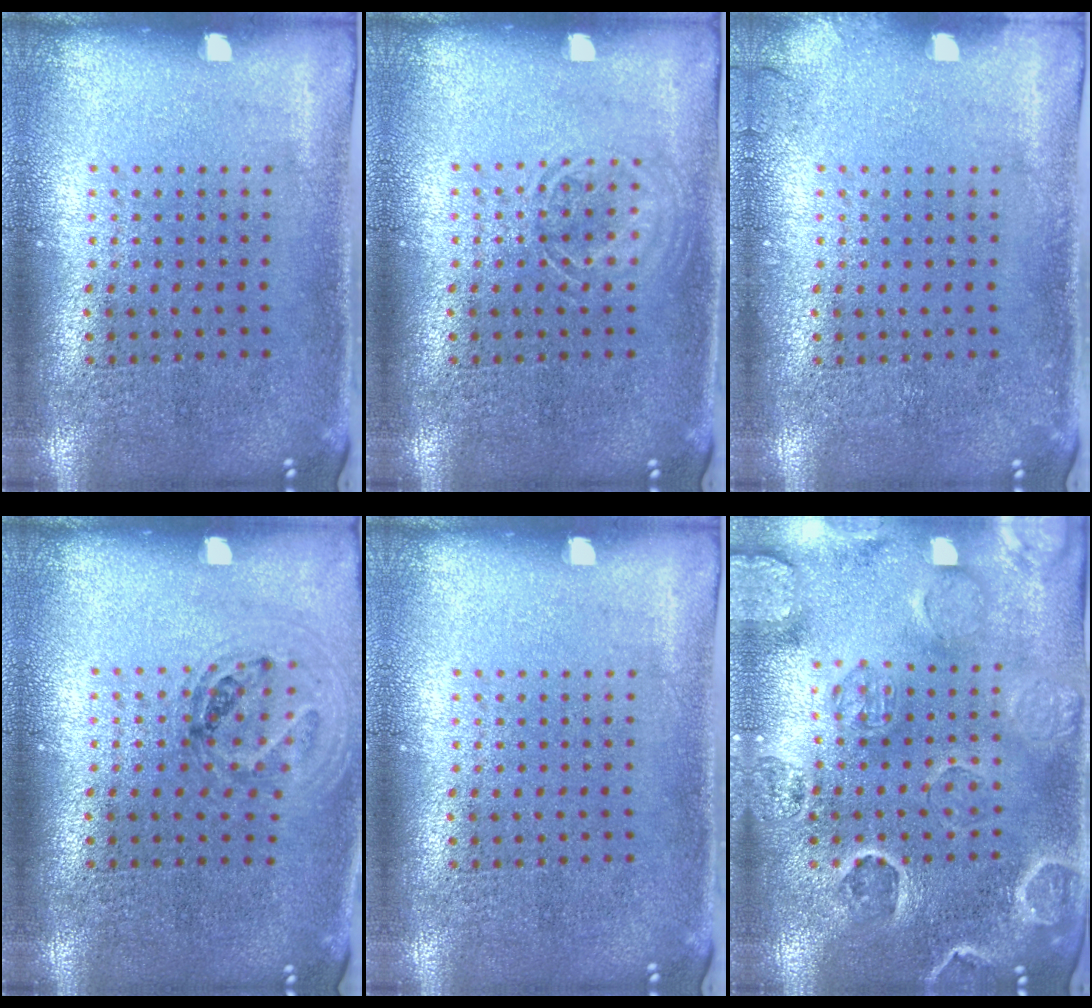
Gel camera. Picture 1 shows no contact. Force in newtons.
{"total": 1.6, "press": 1.6, "slide": 0.2}
{"total": 0.7, "press": 0.7, "slide": 0.2}
{"total": 0.9, "press": 0.9, "slide": 0.1}
{"total": 0.0}
{"total": 2.7, "press": 2.6, "slide": 0.5}